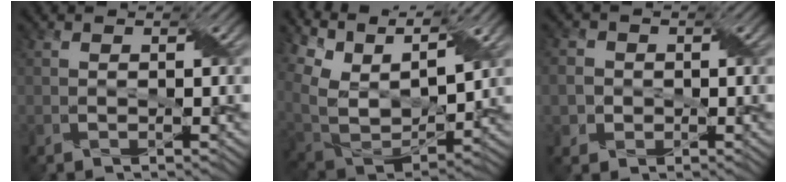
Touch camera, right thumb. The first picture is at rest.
{"total": 13.3, "force": [8.8, 5.8, 8.1], "torque": [-0.233, 0.029, 0.158]}
{"total": 3.8, "force": [-0.4, 3.6, 1.0], "torque": [-0.024, 0.011, -0.022]}